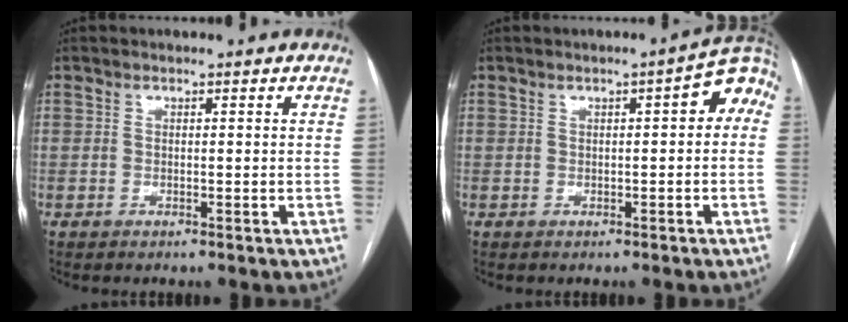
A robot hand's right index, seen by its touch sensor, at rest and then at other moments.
{"total": 5.2, "force": [0.9, 1.8, 4.8], "torque": [-0.051, 0.028, 0.006]}